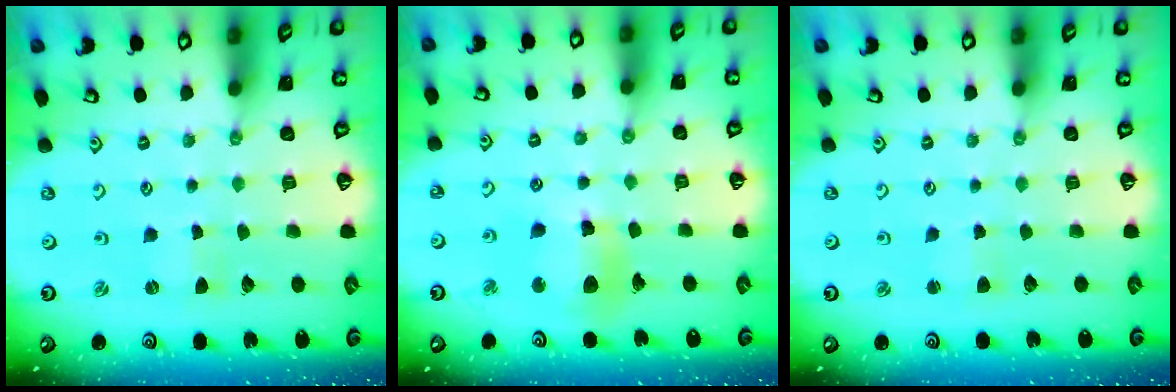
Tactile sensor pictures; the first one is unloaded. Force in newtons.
{"total": 11.5, "press": 11.4, "slide": 1.7}
{"total": 2.8, "press": 2.8, "slide": 0.3}